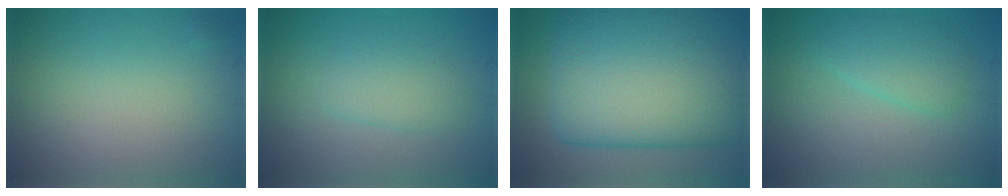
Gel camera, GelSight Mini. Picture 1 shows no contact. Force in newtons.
{"total": 2.4, "press": 2.4, "slide": 0.1}
{"total": 17.4, "press": 17.4, "slide": 0.8}
{"total": 2.6, "press": 2.6, "slide": 0.1}